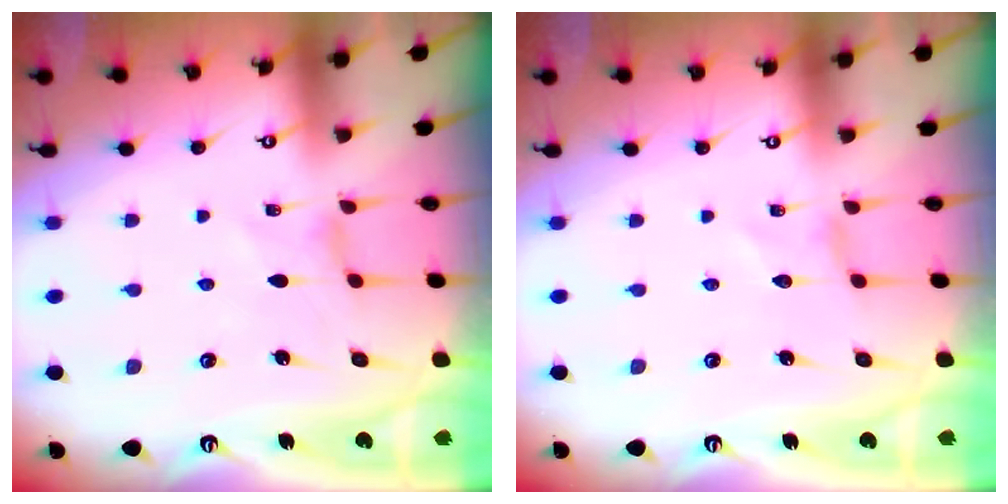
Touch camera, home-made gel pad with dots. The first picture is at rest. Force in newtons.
{"total": 0.0}